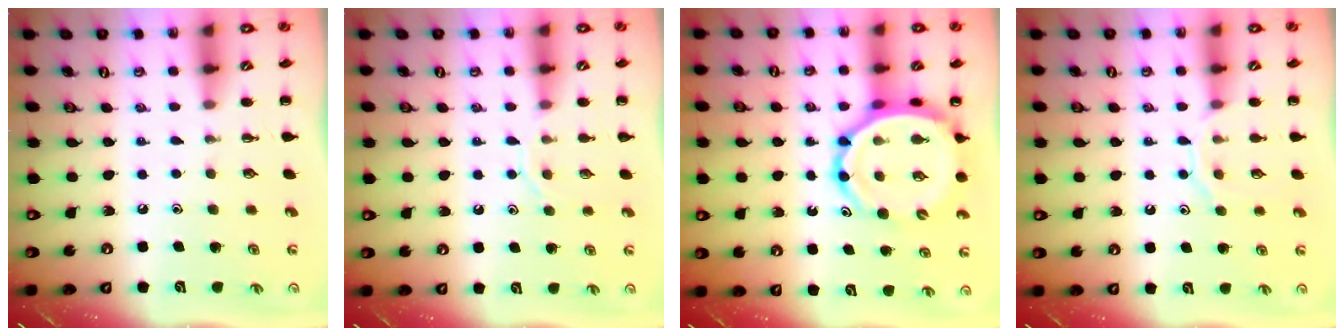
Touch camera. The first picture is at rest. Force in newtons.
{"total": 7.6, "press": 7.5, "slide": 1.2}
{"total": 11.9, "press": 11.4, "slide": 3.4}
{"total": 8.5, "press": 8.4, "slide": 0.6}